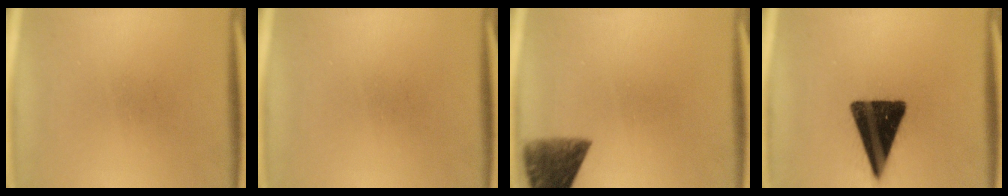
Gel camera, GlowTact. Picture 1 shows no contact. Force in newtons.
{"total": 0.0}
{"total": 8.2}
{"total": 16.8}